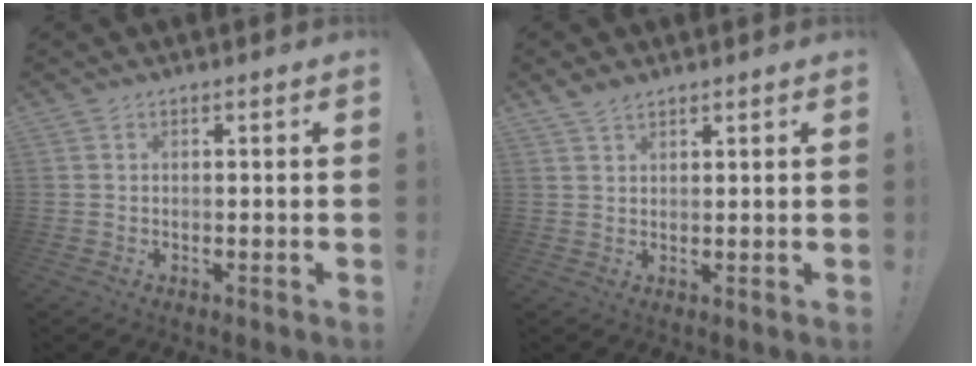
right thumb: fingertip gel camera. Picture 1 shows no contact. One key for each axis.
{"total": 2.8, "fx": 2.3, "fy": 1.1, "fz": 1.1, "tx": -0.014, "ty": -0.014, "tz": 0.043}